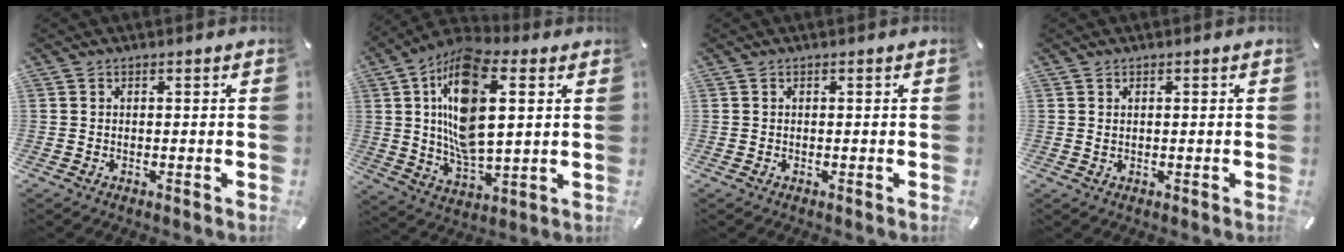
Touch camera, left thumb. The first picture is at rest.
{"total": 17.3, "force": [5.0, 8.4, 14.3], "torque": [-0.296, -0.003, 0.084]}
{"total": 0.0}
{"total": 0.7, "force": [0.2, 0.4, 0.5], "torque": [-0.010, 0.002, 0.004]}